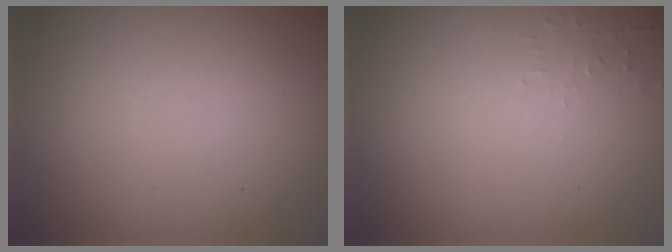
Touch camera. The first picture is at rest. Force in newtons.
{"total": 0.8, "press": 0.7, "slide": 0.1}